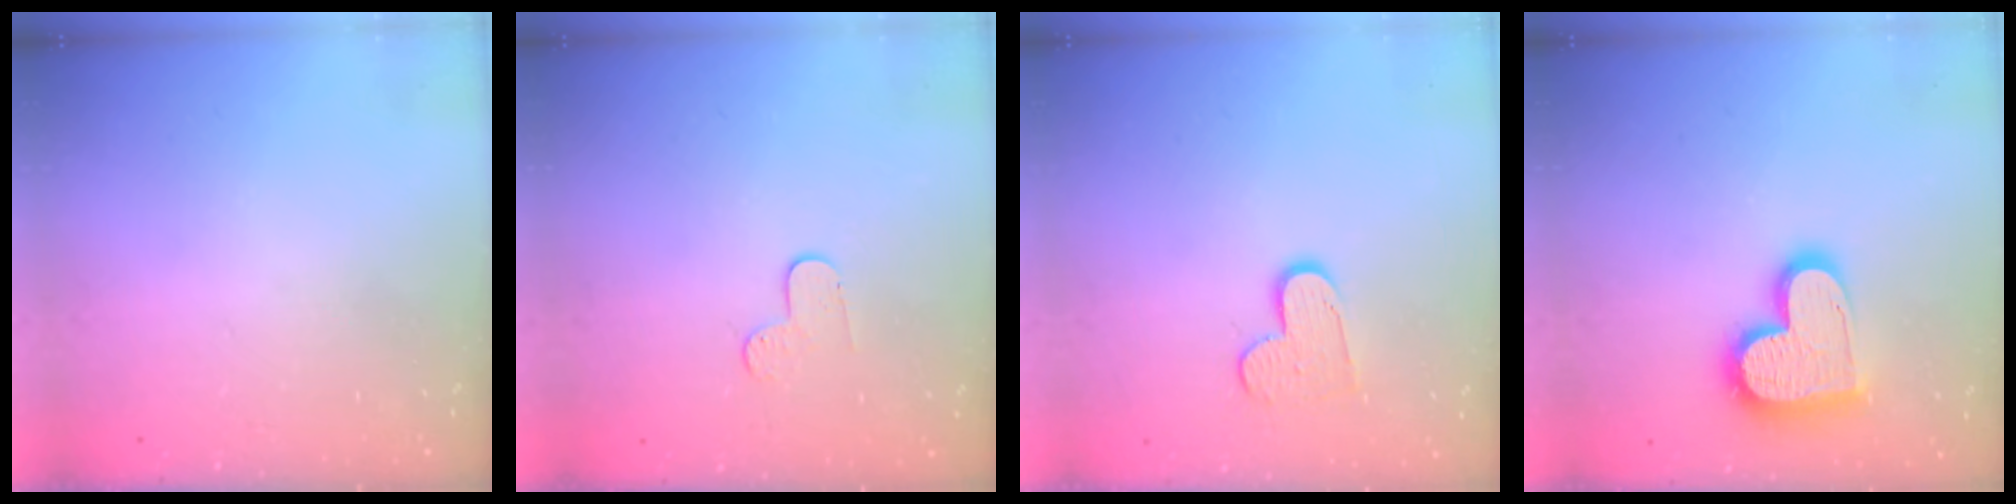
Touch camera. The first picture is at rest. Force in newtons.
{"total": 3.8, "press": 3.8, "slide": 0.3}
{"total": 9.1, "press": 9.1, "slide": 0.7}
{"total": 17.4, "press": 17.3, "slide": 1.3}